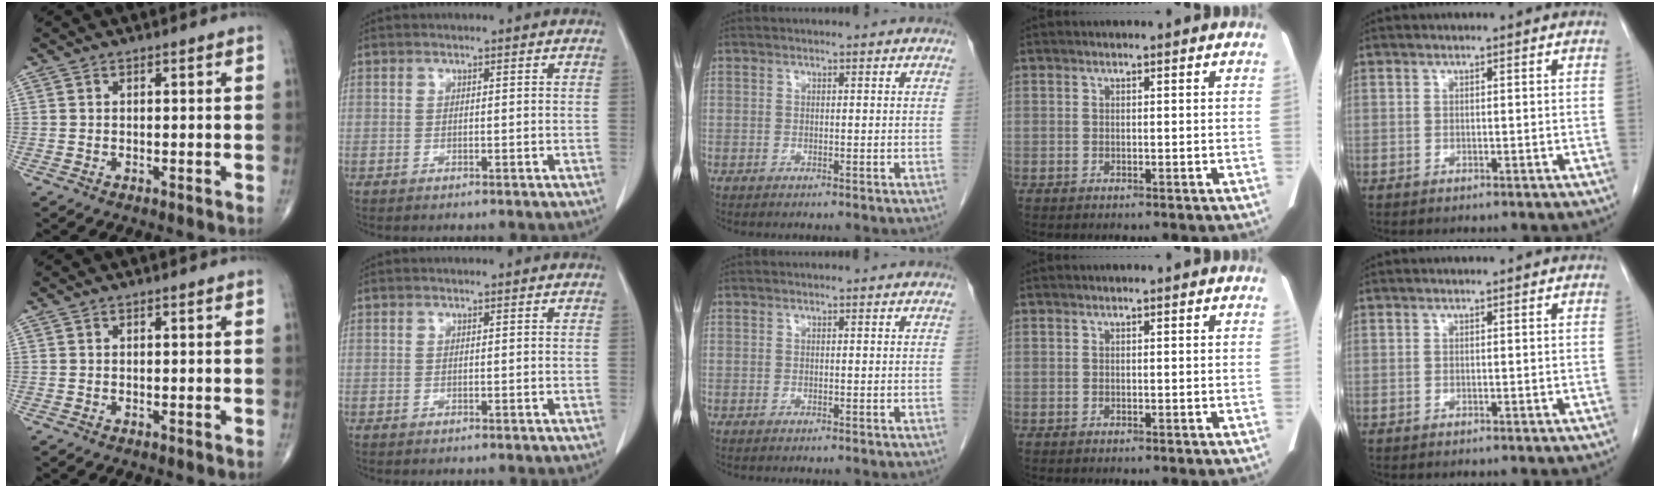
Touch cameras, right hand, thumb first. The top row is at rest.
{}